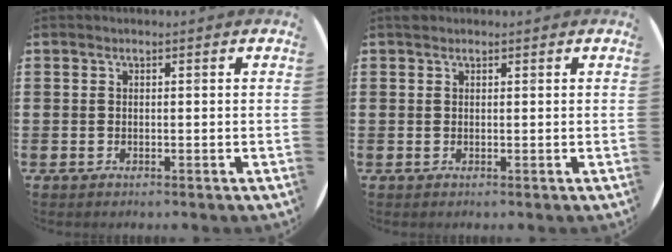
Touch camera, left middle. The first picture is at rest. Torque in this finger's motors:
{"motor_torque": [0.16, -0.14, 0.01, -0.01]}